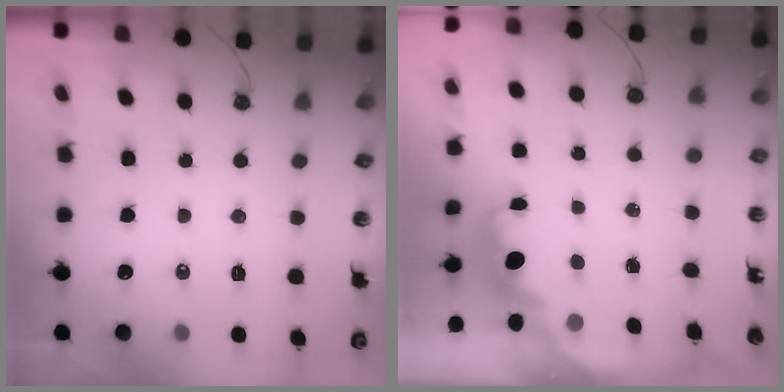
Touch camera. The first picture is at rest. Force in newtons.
{"total": 2.3, "press": 2.2, "slide": 0.6}